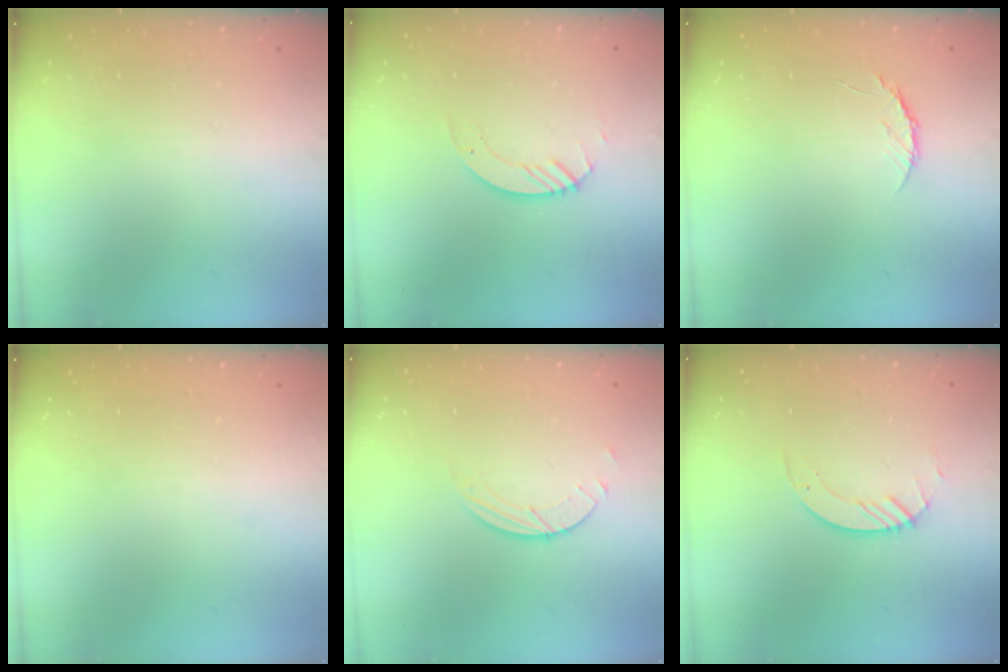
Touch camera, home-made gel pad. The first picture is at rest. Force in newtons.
{"total": 3.0, "press": 3.0, "slide": 0.2}
{"total": 4.7, "press": 4.6, "slide": 0.4}
{"total": 0.0}
{"total": 1.7, "press": 1.7, "slide": 0.2}
{"total": 3.7, "press": 3.7, "slide": 0.4}